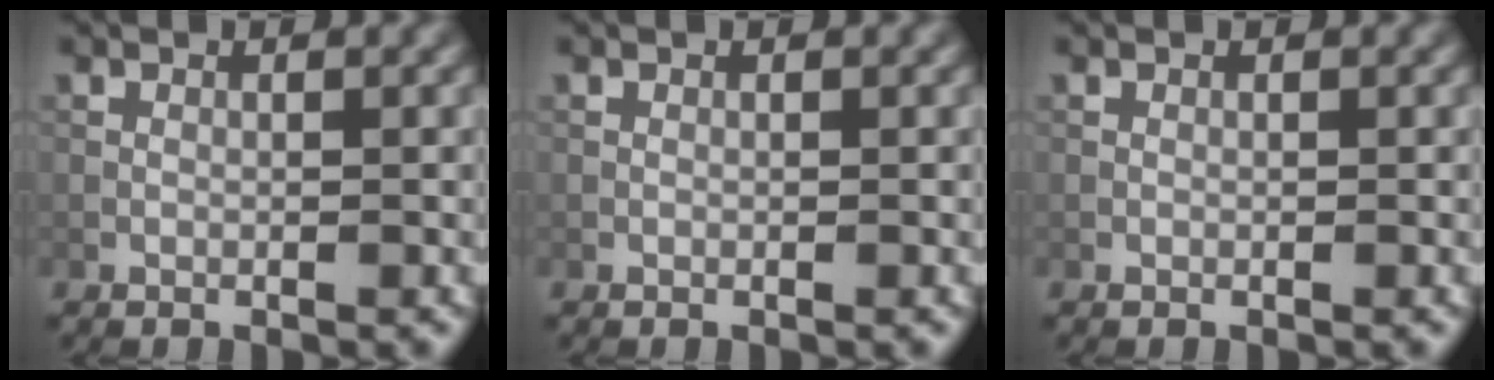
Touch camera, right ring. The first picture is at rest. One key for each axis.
{"total": 0.0}
{"total": 0.0}